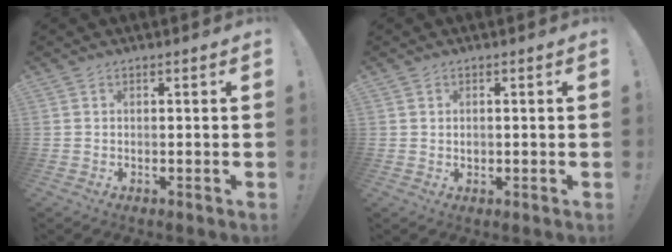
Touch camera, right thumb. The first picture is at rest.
{"total": 0.9, "force": [0.2, 0.9, 0.2], "torque": [-0.002, 0.001, 0.003]}